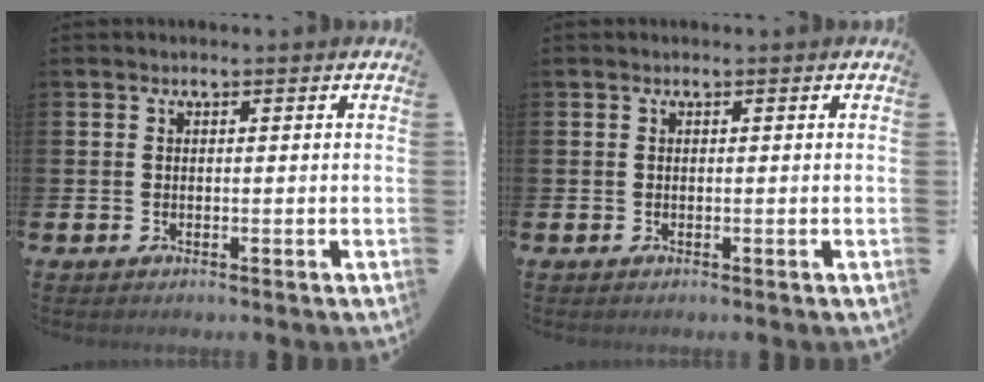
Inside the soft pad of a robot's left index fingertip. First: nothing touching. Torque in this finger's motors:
{"motor_torque": [-0.01, 0.01, 0.00, 0.00]}